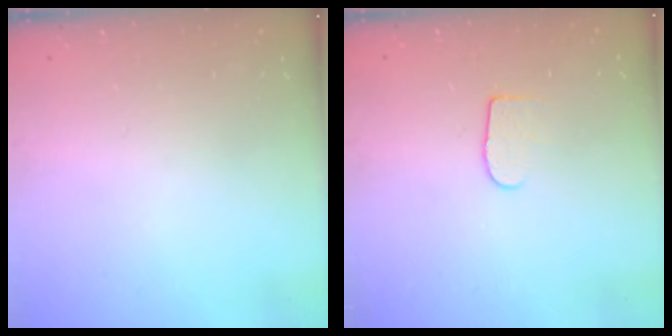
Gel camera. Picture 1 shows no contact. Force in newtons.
{"total": 5.8, "press": 5.8, "slide": 0.5}